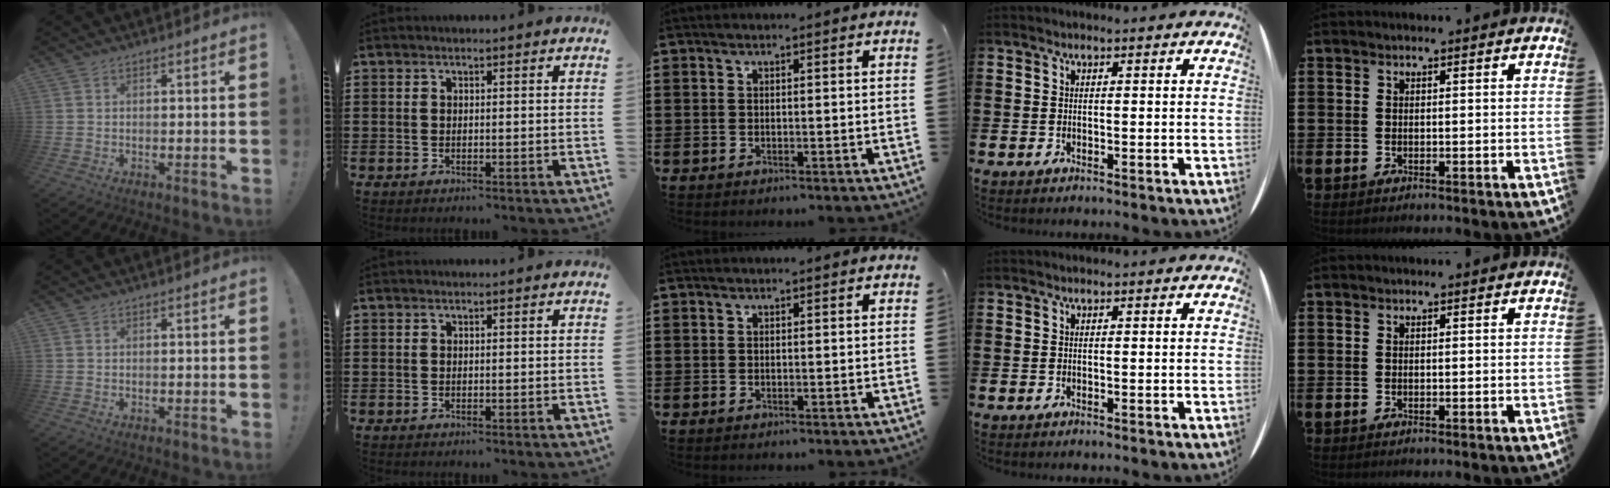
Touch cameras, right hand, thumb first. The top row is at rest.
{}